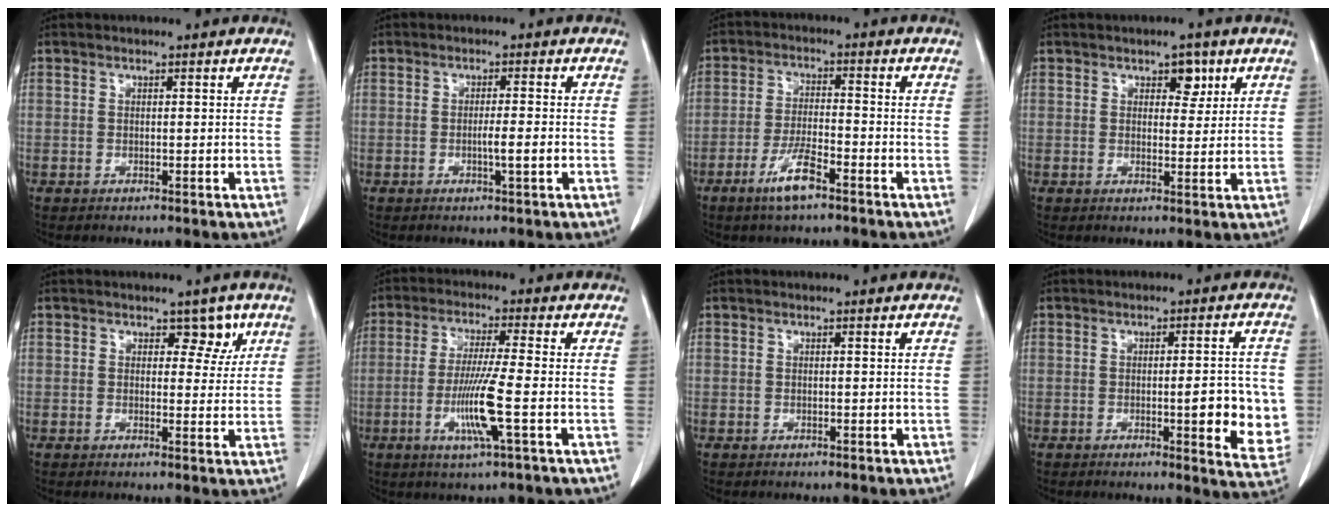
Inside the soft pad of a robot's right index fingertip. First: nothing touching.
{"total": 2.8, "force": [-0.8, -0.2, 2.6], "torque": [-0.047, -0.003, -0.013]}
{"total": 6.2, "force": [-3.9, 0.9, 4.7], "torque": [-0.098, -0.005, -0.071]}
{"total": 3.1, "force": [1.7, 1.8, 2.0], "torque": [-0.021, 0.002, 0.023]}
{"total": 3.4, "force": [1.8, 2.1, 2.0], "torque": [-0.012, 0.004, 0.021]}
{"total": 8.6, "force": [-2.4, -0.8, 8.2], "torque": [-0.163, -0.015, -0.047]}
{"total": 0.0}
{"total": 8.8, "force": [-1.2, 1.9, 8.5], "torque": [-0.097, -0.007, -0.013]}